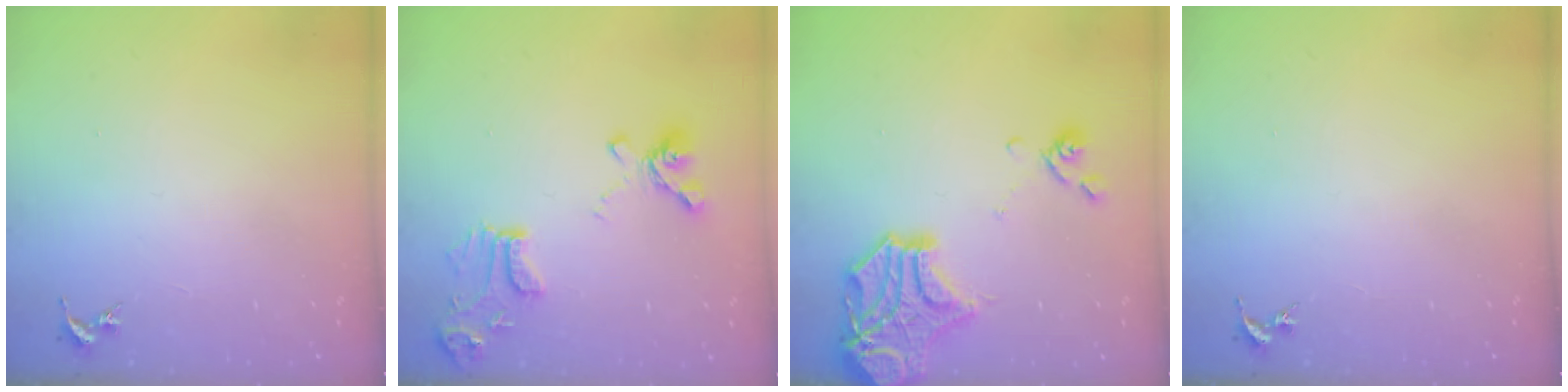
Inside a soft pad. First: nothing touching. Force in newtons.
{"total": 14.3, "press": 14.2, "slide": 1.7}
{"total": 15.9, "press": 15.6, "slide": 2.9}
{"total": 0.0}